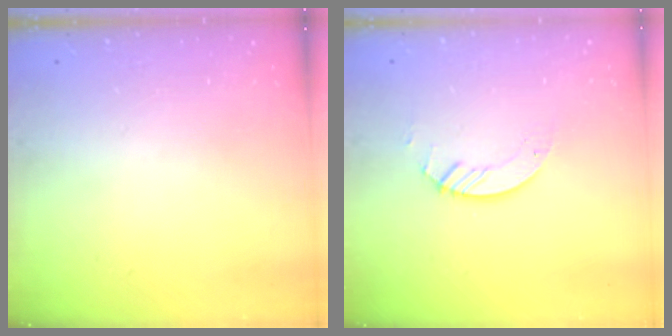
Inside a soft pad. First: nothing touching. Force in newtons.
{"total": 2.9, "press": 2.9, "slide": 0.3}